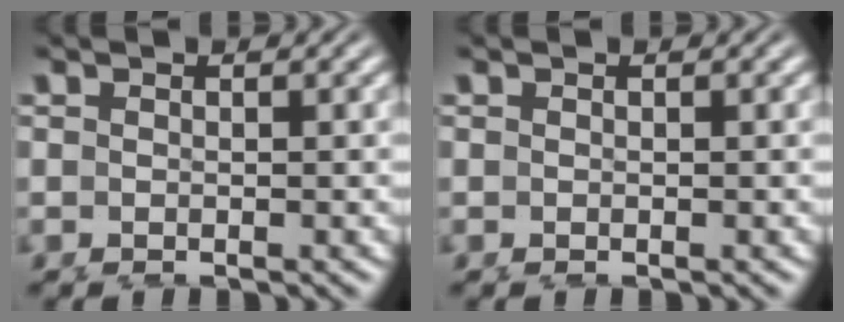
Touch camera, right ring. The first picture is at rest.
{"total": 0.0}